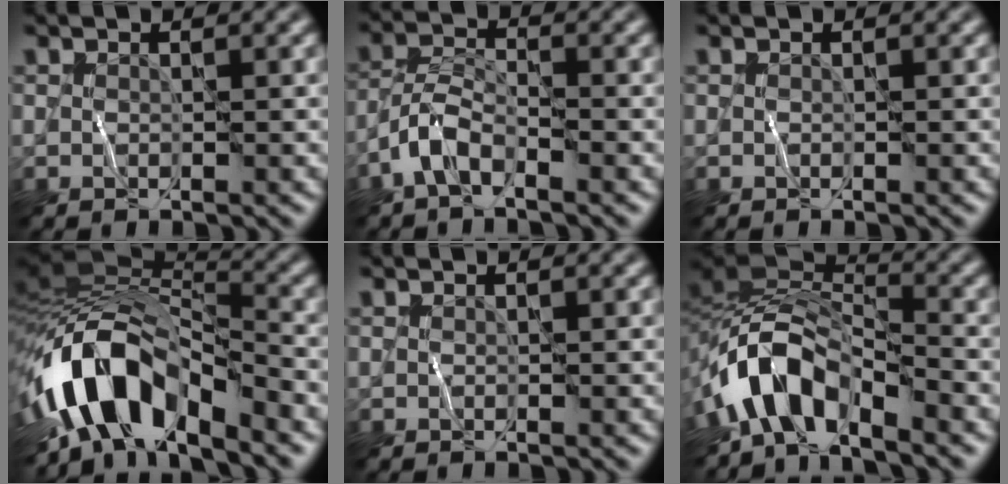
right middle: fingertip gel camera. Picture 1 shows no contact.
{"total": 2.9, "force": [-2.0, 1.1, 1.8], "torque": [-0.035, 0.010, -0.048]}
{"total": 0.0}
{"total": 12.6, "force": [-5.0, 6.3, 9.7], "torque": [-0.174, 0.001, -0.097]}
{"total": 0.0}
{"total": 7.1, "force": [-4.2, 3.4, 4.6], "torque": [-0.066, 0.008, -0.090]}